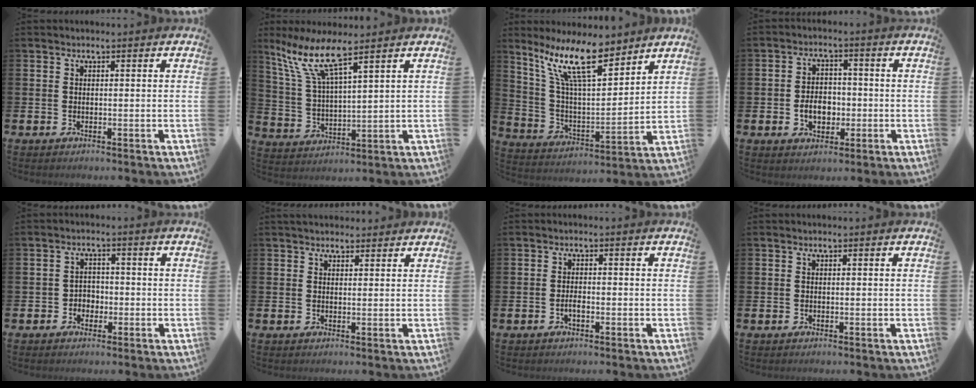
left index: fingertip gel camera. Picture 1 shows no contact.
{"total": 8.9, "force": [7.0, 1.2, 5.3], "torque": [-0.126, -0.024, 0.124]}
{"total": 12.9, "force": [9.3, 3.5, 8.2], "torque": [-0.178, -0.033, 0.165]}
{"total": 4.5, "force": [-1.0, 3.3, 2.9], "torque": [-0.037, -0.002, -0.025]}
{"total": 2.4, "force": [-1.2, 2.0, 0.6], "torque": [-0.012, 0.005, -0.030]}
{"total": 2.4, "force": [2.2, 0.8, 0.2], "torque": [0.004, -0.007, 0.038]}
{"total": 1.4, "force": [-0.6, 0.6, 1.1], "torque": [-0.017, -0.001, -0.013]}
{"total": 0.0}